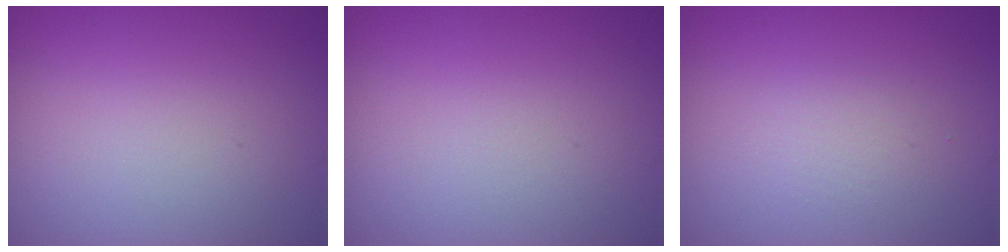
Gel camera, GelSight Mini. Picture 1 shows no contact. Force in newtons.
{"total": 0.0}
{"total": 1.3, "press": 1.3, "slide": 0.0}